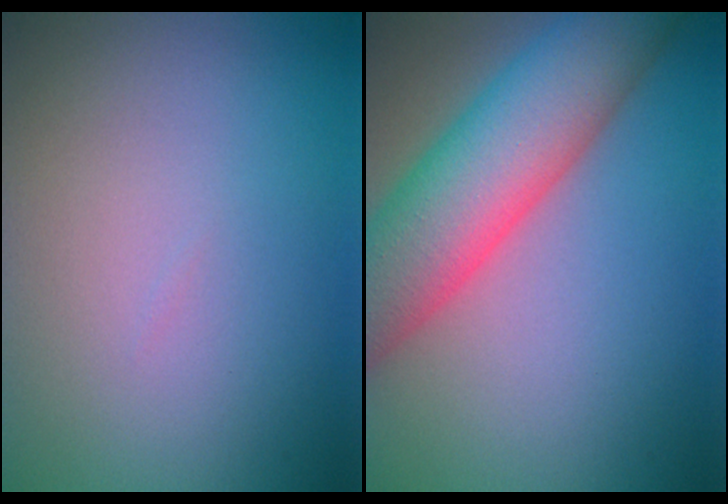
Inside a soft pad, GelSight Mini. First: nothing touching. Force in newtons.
{"total": 9.8, "press": 9.8, "slide": 0.5}